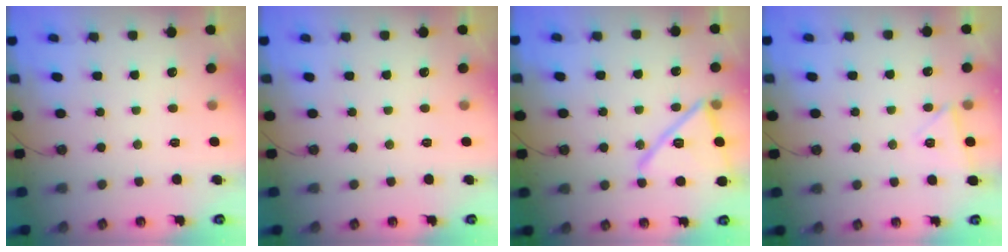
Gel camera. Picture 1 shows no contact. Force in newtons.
{"total": 0.0}
{"total": 16.9, "press": 16.9, "slide": 0.6}
{"total": 5.1, "press": 3.4, "slide": 3.8}